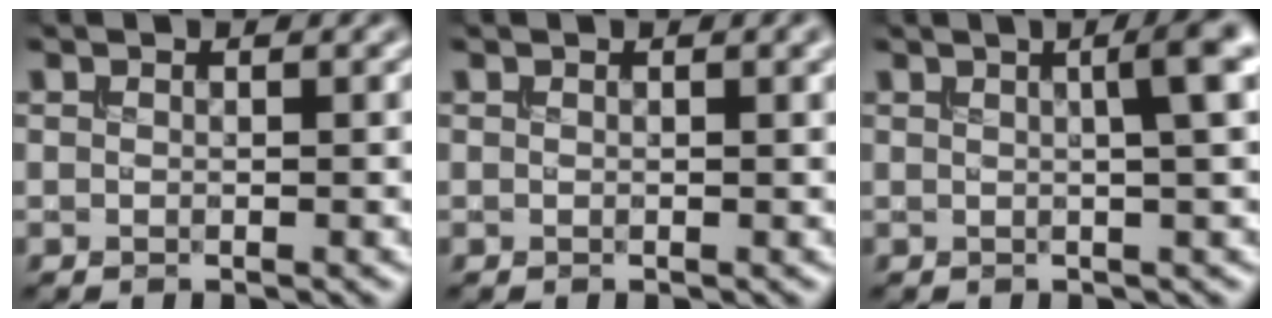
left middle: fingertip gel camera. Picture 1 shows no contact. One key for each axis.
{"total": 1.1, "fx": 0.6, "fy": 0.2, "fz": 0.9, "tx": -0.013, "ty": 0.000, "tz": 0.011}
{"total": 3.7, "fx": 0.9, "fy": 0.6, "fz": 3.5, "tx": -0.034, "ty": 0.015, "tz": 0.009}